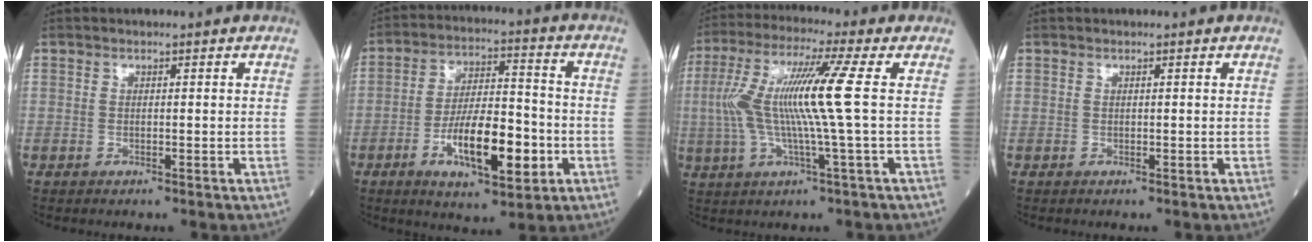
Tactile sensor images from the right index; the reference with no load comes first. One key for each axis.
{"total": 12.7, "fx": -4.3, "fy": 3.8, "fz": 11.4, "tx": -0.200, "ty": 0.002, "tz": -0.071}
{"total": 12.6, "fx": 0.7, "fy": -1.2, "fz": 12.5, "tx": -0.257, "ty": 0.011, "tz": 0.006}
{"total": 0.0}